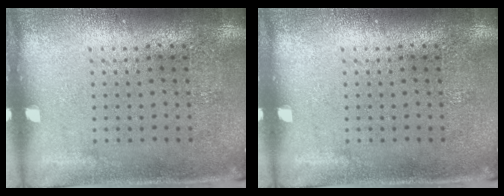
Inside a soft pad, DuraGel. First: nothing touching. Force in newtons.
{"total": 0.0}